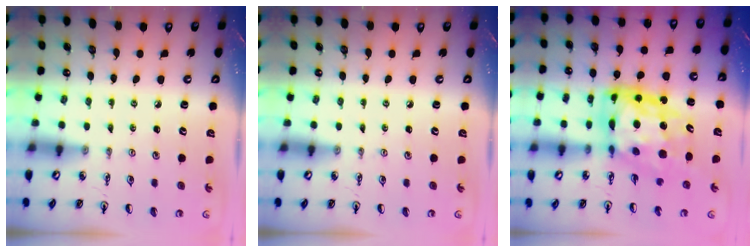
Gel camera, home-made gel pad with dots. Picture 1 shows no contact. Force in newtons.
{"total": 0.0}
{"total": 15.0, "press": 14.9, "slide": 2.2}